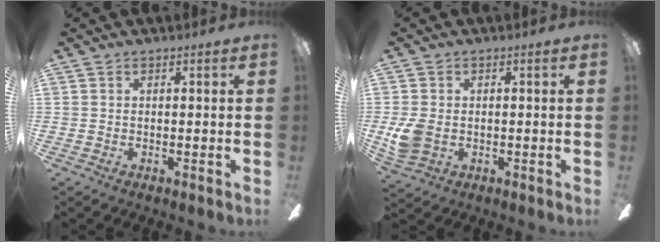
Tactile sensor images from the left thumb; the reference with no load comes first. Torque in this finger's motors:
{"motor_torque": [0.04, 0.14, 0.19, -0.28, 0.04]}